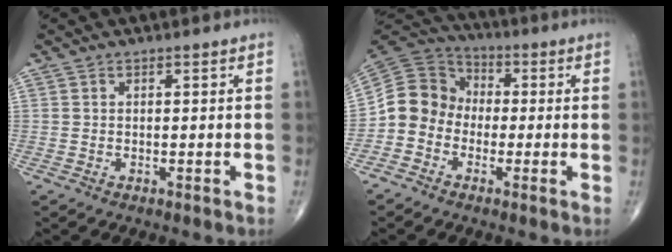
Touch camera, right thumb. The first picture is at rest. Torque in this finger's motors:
{"motor_torque": [0.03, 0.03, 0.04, -0.20, 0.05]}